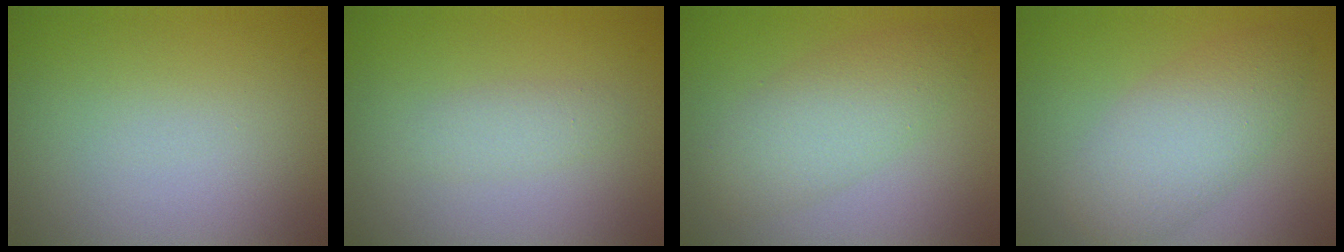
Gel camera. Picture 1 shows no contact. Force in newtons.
{"total": 1.4, "press": 1.4, "slide": 0.0}
{"total": 4.3, "press": 4.3, "slide": 0.3}
{"total": 5.0, "press": 5.0, "slide": 0.1}